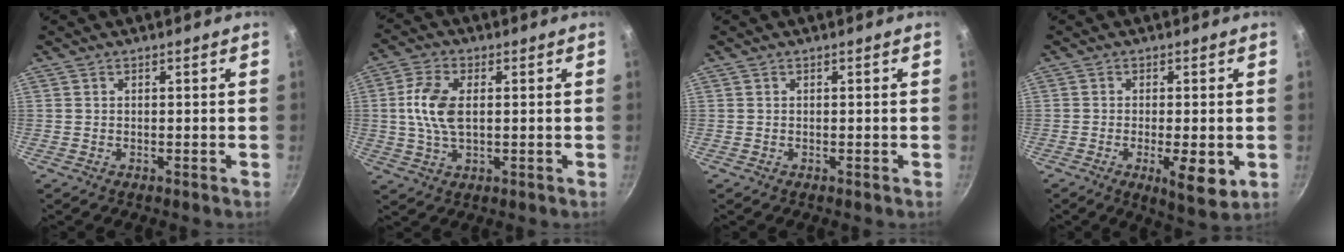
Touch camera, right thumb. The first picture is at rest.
{"total": 8.4, "force": [0.7, 4.7, 7.0], "torque": [-0.142, 0.009, 0.012]}
{"total": 0.0}
{"total": 7.6, "force": [-2.0, 2.3, 7.0], "torque": [-0.107, -0.007, -0.025]}